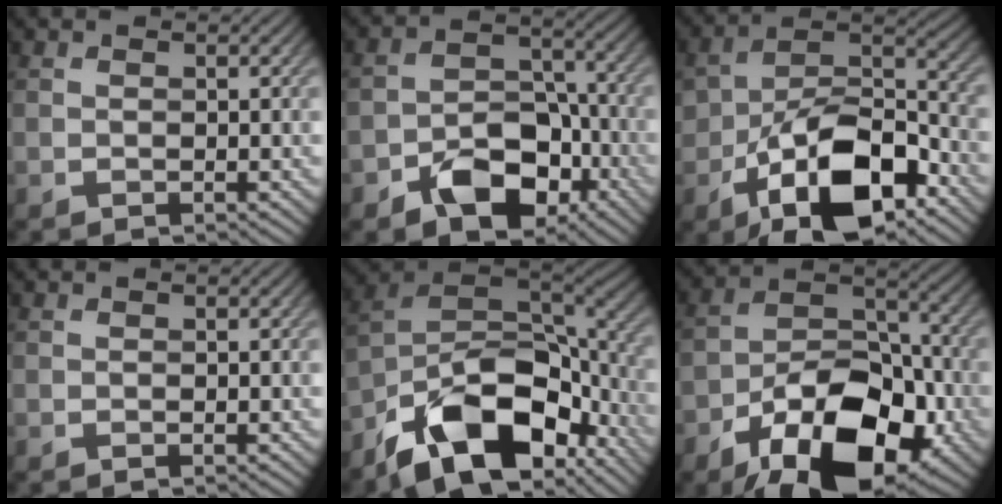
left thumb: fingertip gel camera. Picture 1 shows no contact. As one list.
[{"total": 9.6, "force": [-5.1, 6.1, 5.4], "torque": [-0.083, -0.008, -0.093]}, {"total": 14.5, "force": [-6.9, 7.7, 10.1], "torque": [-0.187, -0.024, -0.122]}, {"total": 0.0}, {"total": 17.2, "force": [-9.8, 8.5, 11.2], "torque": [-0.217, -0.026, -0.174]}, {"total": 16.2, "force": [-8.4, 8.8, 10.7], "torque": [-0.179, -0.020, -0.150]}]